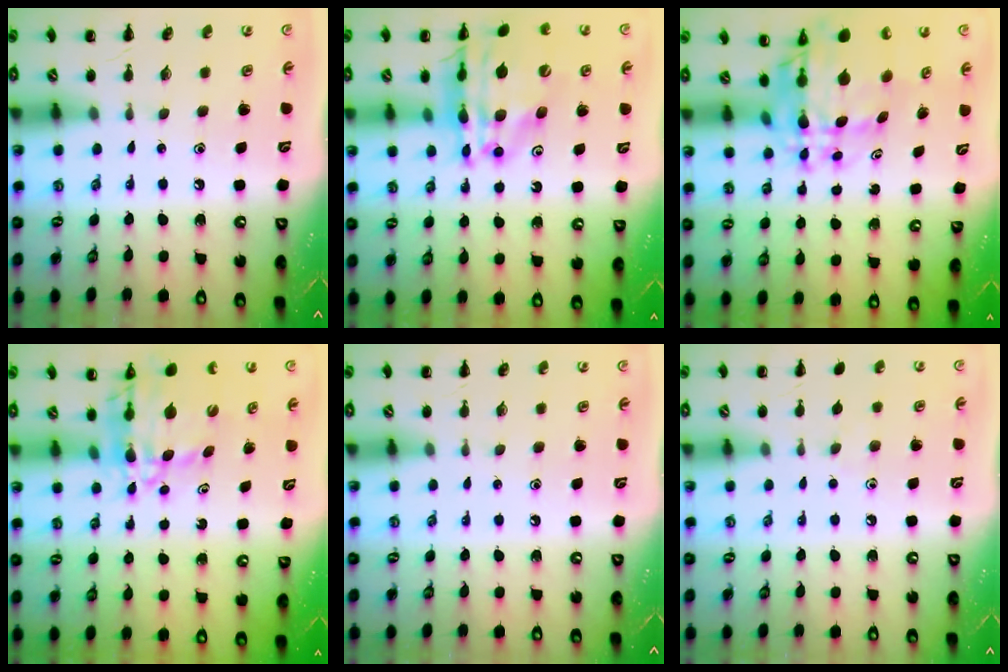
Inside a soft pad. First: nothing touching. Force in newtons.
{"total": 20.4, "press": 20.0, "slide": 4.4}
{"total": 10.8, "press": 10.2, "slide": 3.7}
{"total": 10.4, "press": 9.7, "slide": 3.5}
{"total": 0.0}
{"total": 3.4, "press": 3.1, "slide": 1.3}